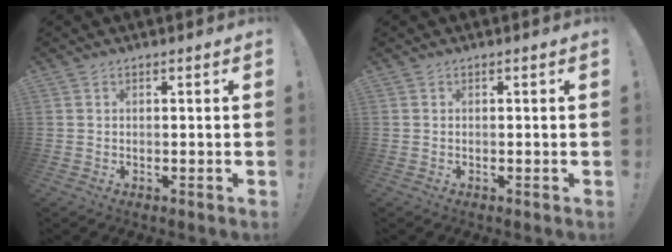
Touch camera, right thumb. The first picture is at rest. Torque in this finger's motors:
{"motor_torque": [-0.21, -0.12, 0.12, 0.01, 0.00]}